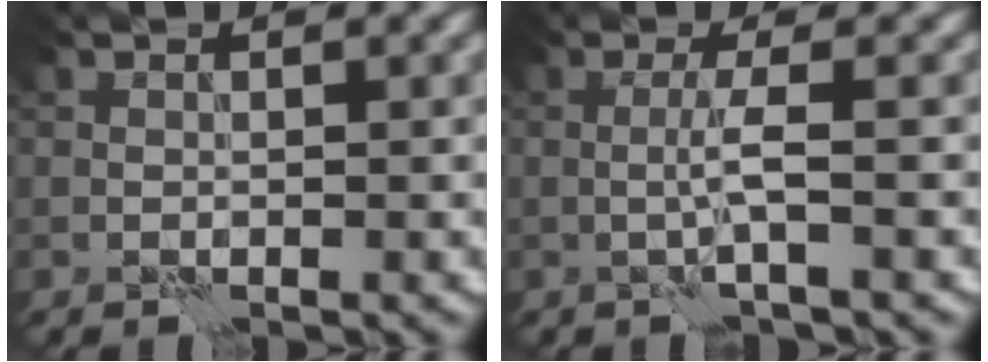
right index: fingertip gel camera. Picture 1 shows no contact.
{"total": 2.0, "force": [-0.1, 0.1, 2.0], "torque": [-0.043, 0.001, -0.005]}